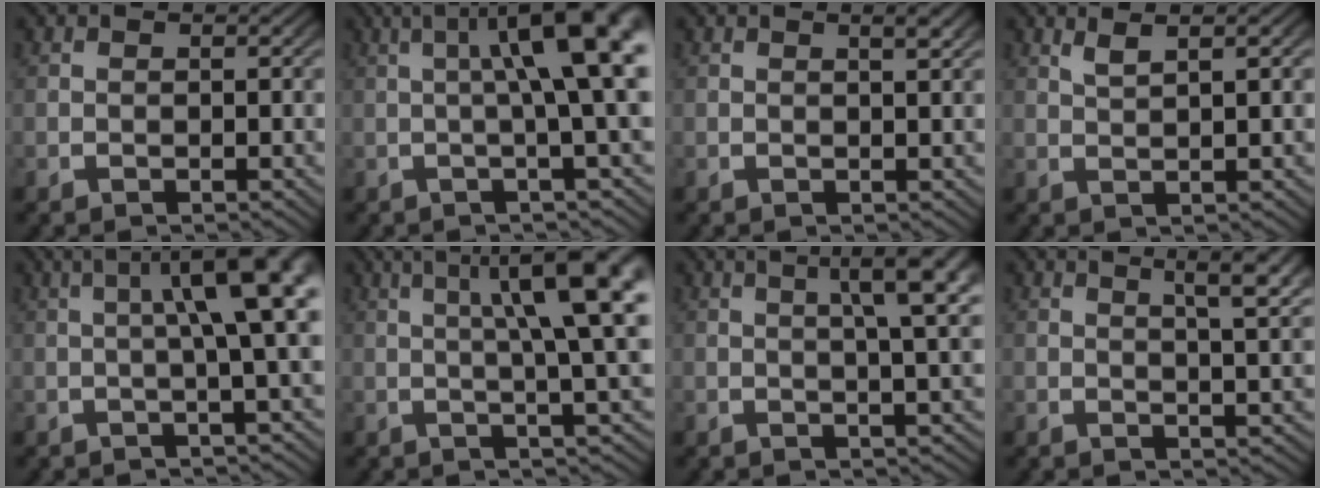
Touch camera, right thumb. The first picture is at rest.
{"total": 9.8, "force": [3.0, 3.6, 8.6], "torque": [-0.102, 0.032, 0.022]}
{"total": 1.4, "force": [0.6, 0.1, 1.3], "torque": [-0.015, 0.002, 0.011]}
{"total": 2.3, "force": [1.7, 0.2, 1.5], "torque": [-0.024, 0.006, 0.035]}
{"total": 9.1, "force": [3.2, 3.5, 7.7], "torque": [-0.093, 0.037, 0.025]}
{"total": 11.0, "force": [3.9, 4.3, 9.4], "torque": [-0.109, 0.021, 0.043]}
{"total": 8.1, "force": [3.3, 2.8, 6.8], "torque": [-0.077, 0.020, 0.039]}
{"total": 5.3, "force": [2.4, 1.7, 4.4], "torque": [-0.051, 0.004, 0.036]}